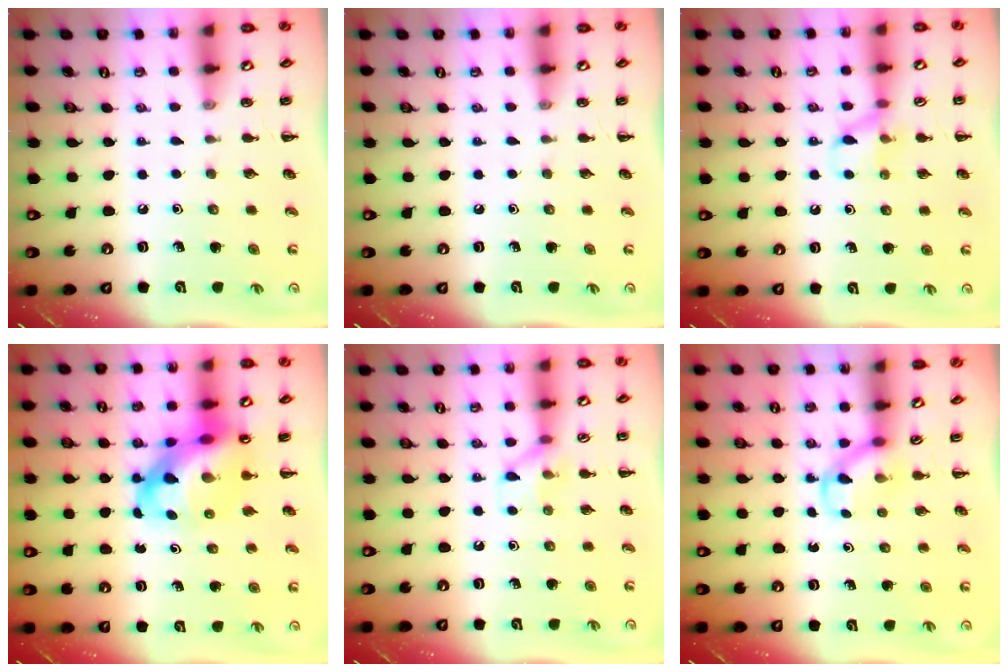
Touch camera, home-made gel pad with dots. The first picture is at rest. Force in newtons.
{"total": 0.0}
{"total": 8.2, "press": 8.1, "slide": 1.7}
{"total": 13.1, "press": 12.6, "slide": 3.5}
{"total": 6.9, "press": 6.8, "slide": 0.9}
{"total": 3.6, "press": 3.3, "slide": 1.4}